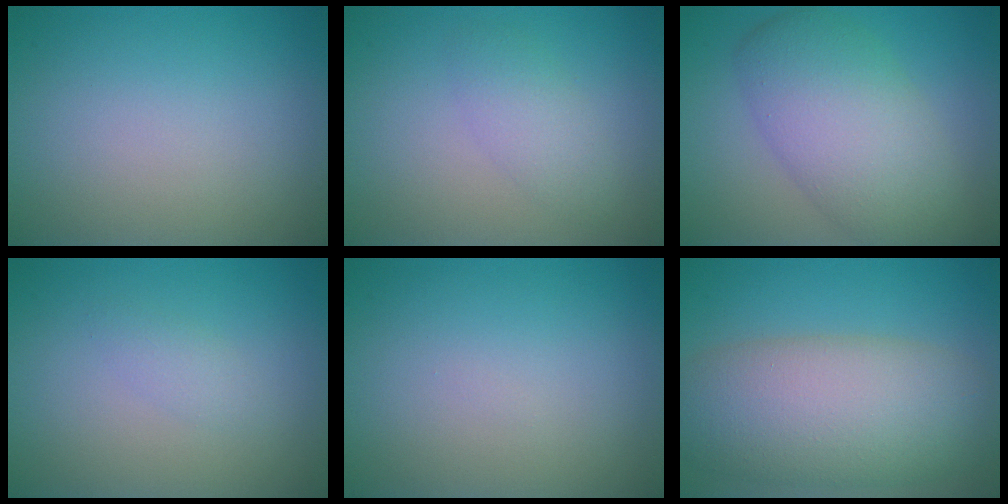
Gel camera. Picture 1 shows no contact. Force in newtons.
{"total": 2.3, "press": 2.3, "slide": 0.0}
{"total": 7.9, "press": 7.9, "slide": 0.3}
{"total": 1.1, "press": 1.1, "slide": 0.0}
{"total": 0.0}
{"total": 9.6, "press": 9.6, "slide": 0.6}